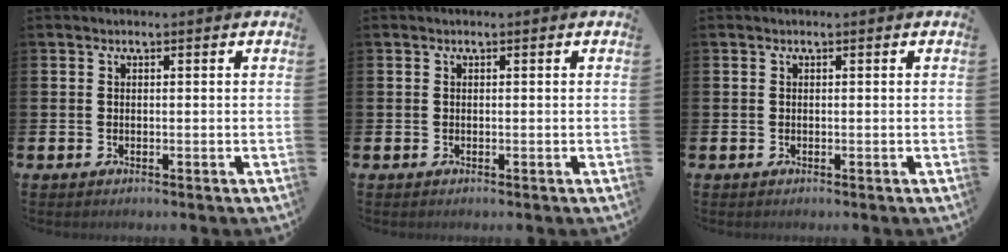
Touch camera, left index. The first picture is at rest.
{"total": 0.0}
{"total": 0.0}